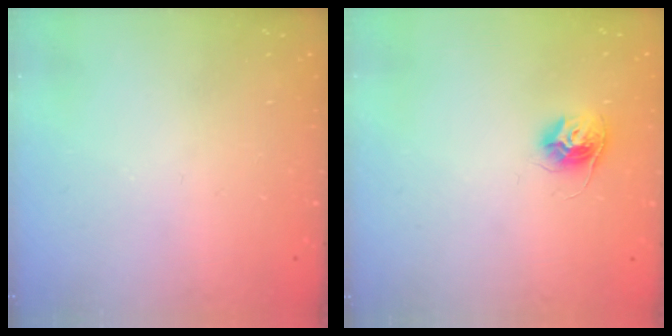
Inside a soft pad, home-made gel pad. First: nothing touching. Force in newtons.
{"total": 10.0, "press": 10.0, "slide": 0.6}